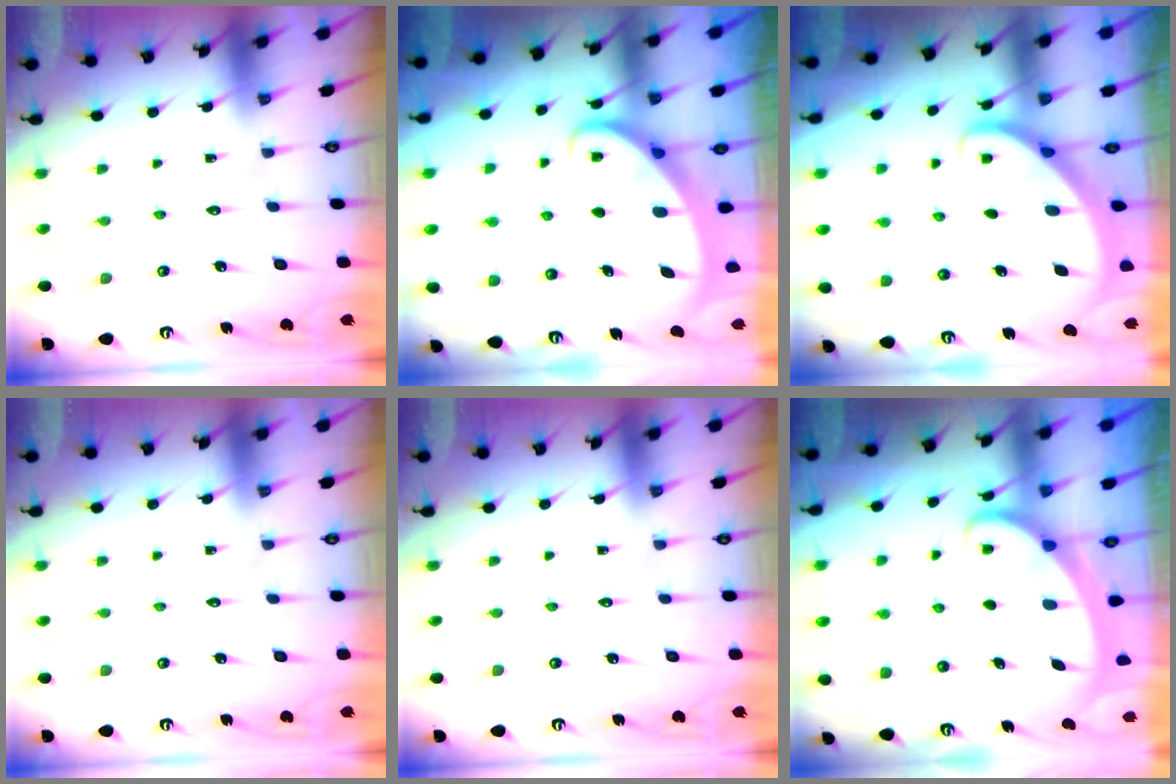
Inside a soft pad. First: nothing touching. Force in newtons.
{"total": 2.5, "press": 2.5, "slide": 0.3}
{"total": 2.7, "press": 2.7, "slide": 0.2}
{"total": 0.0}
{"total": 0.0}
{"total": 2.2, "press": 2.2, "slide": 0.3}